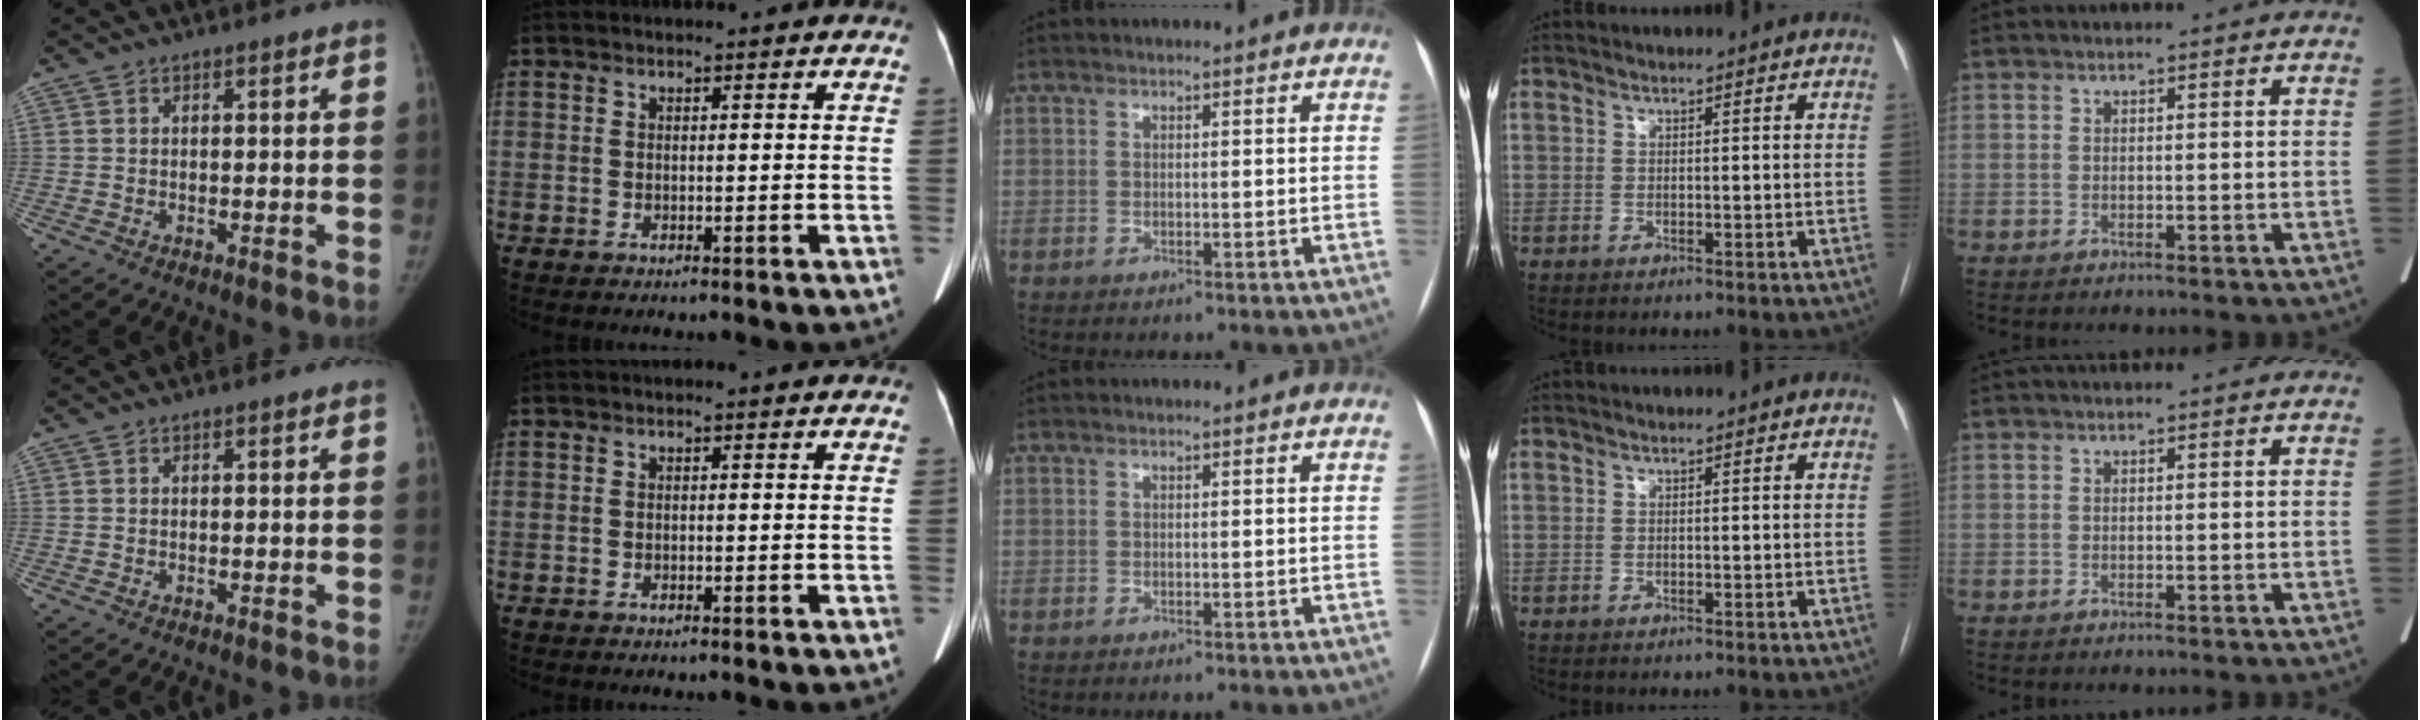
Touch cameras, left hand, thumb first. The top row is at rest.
{}